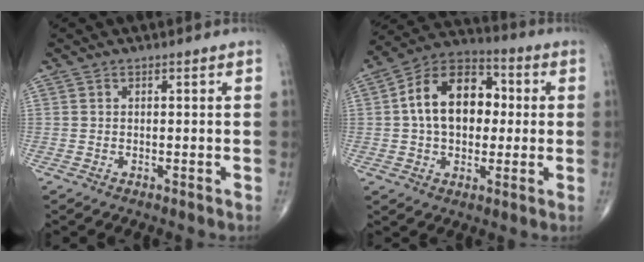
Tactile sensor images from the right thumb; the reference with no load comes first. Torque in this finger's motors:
{"motor_torque": [-0.48, 0.85, 0.54, -0.28, 0.29]}